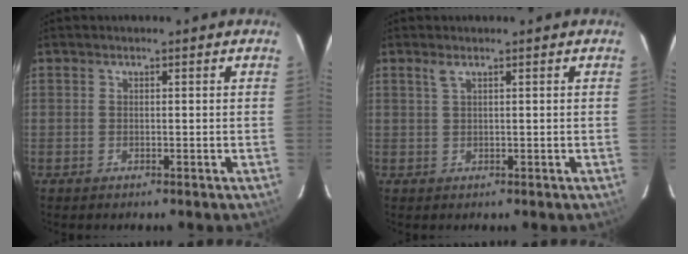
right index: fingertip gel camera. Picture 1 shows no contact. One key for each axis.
{"total": 1.1, "fx": 0.7, "fy": 0.0, "fz": 0.8, "tx": -0.019, "ty": 0.004, "tz": 0.015}